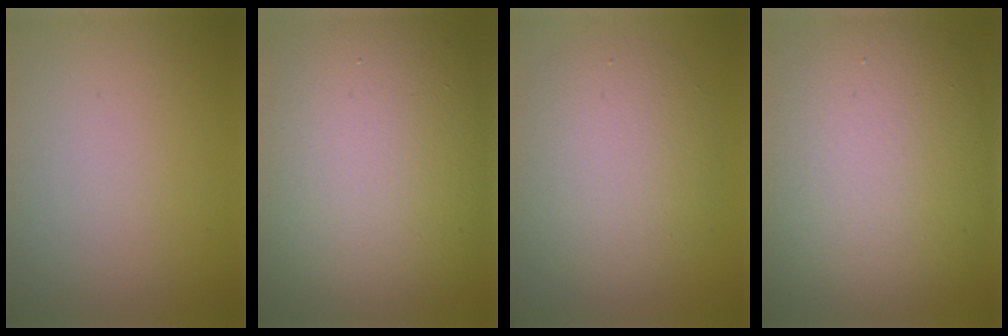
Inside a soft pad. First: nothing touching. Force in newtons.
{"total": 15.7, "press": 15.7, "slide": 1.0}
{"total": 6.2, "press": 6.2, "slide": 0.3}
{"total": 14.2, "press": 14.1, "slide": 1.2}